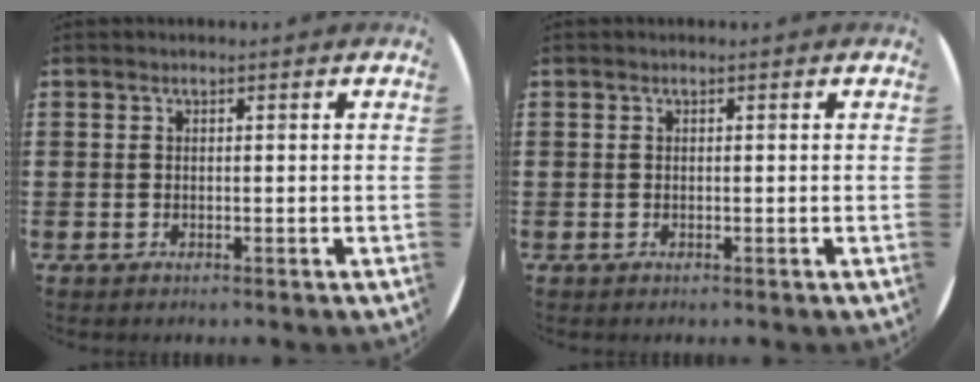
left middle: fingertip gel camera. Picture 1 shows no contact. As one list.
[{"total": 0.0}]